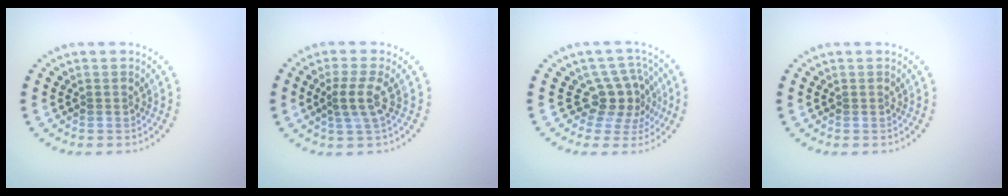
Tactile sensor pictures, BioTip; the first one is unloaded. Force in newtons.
{"total": 2.5, "press": 2.0, "slide": 1.5}
{"total": 3.7, "press": 2.8, "slide": 2.5}
{"total": 0.0}